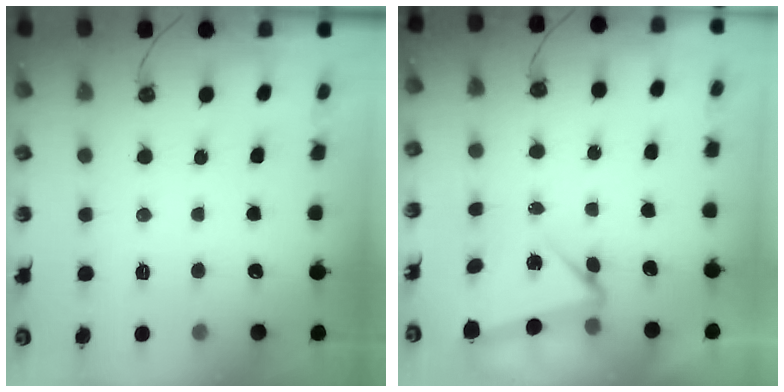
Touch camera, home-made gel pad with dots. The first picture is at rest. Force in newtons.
{"total": 4.7, "press": 4.6, "slide": 0.5}